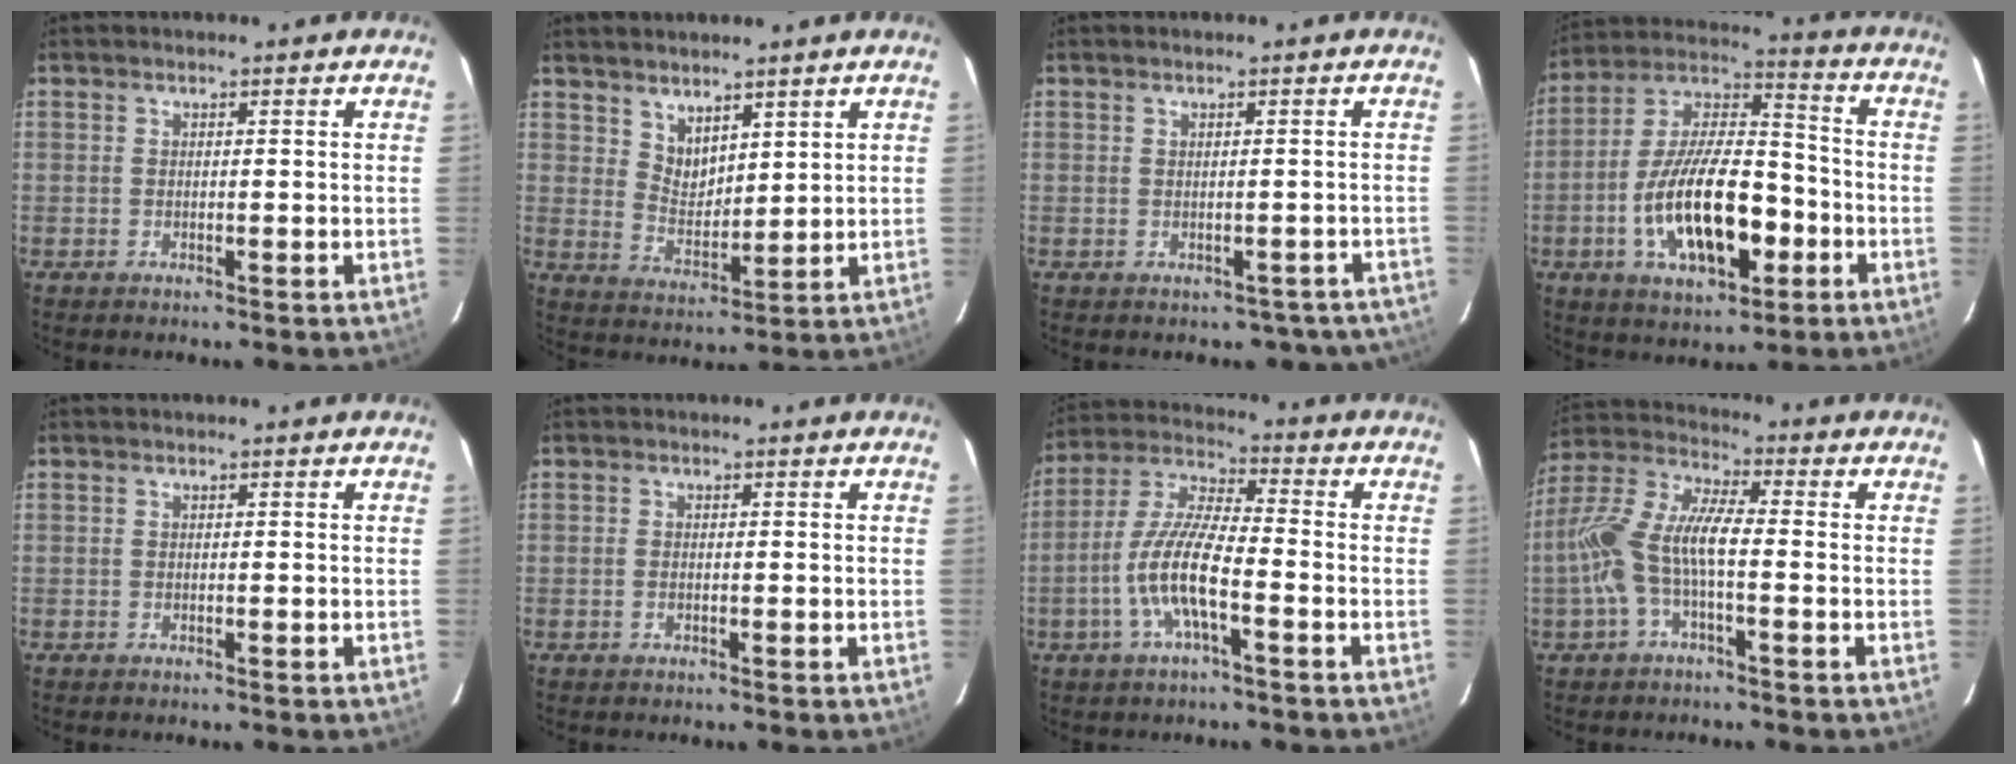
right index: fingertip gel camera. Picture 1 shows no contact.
{"total": 5.8, "force": [4.4, 2.9, 2.5], "torque": [-0.036, -0.004, 0.088]}
{"total": 6.6, "force": [-5.2, 3.8, 1.2], "torque": [0.009, 0.044, -0.032]}
{"total": 19.6, "force": [-6.0, 8.7, 16.5], "torque": [-0.319, 0.005, -0.097]}
{"total": 0.0}
{"total": 0.8, "force": [-0.2, 0.5, 0.6], "torque": [-0.013, 0.000, -0.005]}
{"total": 11.4, "force": [-4.0, 2.4, 10.4], "torque": [-0.222, 0.001, -0.078]}
{"total": 10.9, "force": [-2.5, 3.0, 10.1], "torque": [-0.221, 0.009, -0.049]}